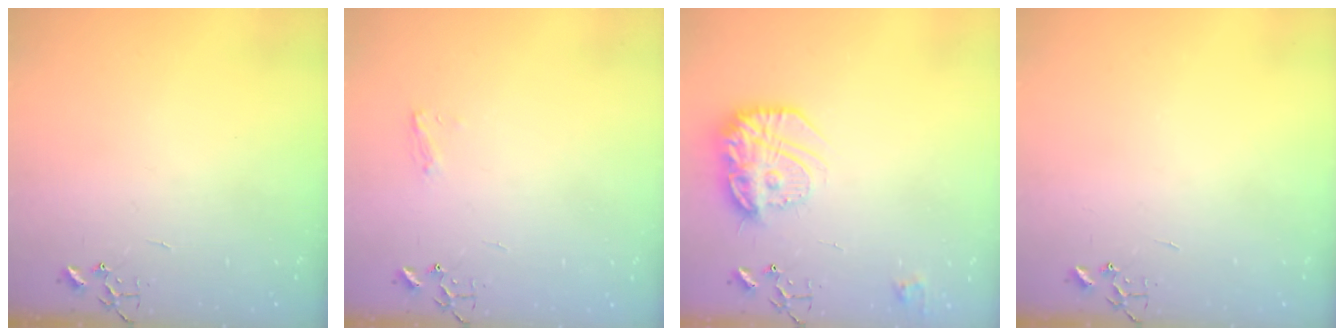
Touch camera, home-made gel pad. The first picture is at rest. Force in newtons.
{"total": 5.7, "press": 5.7, "slide": 0.7}
{"total": 18.0, "press": 18.0, "slide": 1.3}
{"total": 0.0}